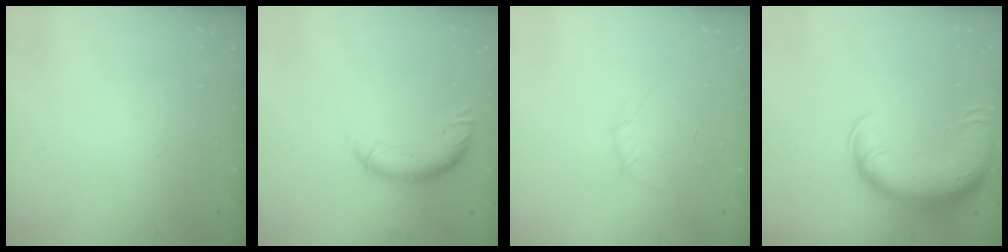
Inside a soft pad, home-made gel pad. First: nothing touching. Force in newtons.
{"total": 10.4, "press": 10.3, "slide": 0.9}
{"total": 3.0, "press": 2.9, "slide": 0.6}
{"total": 15.5, "press": 15.1, "slide": 3.7}